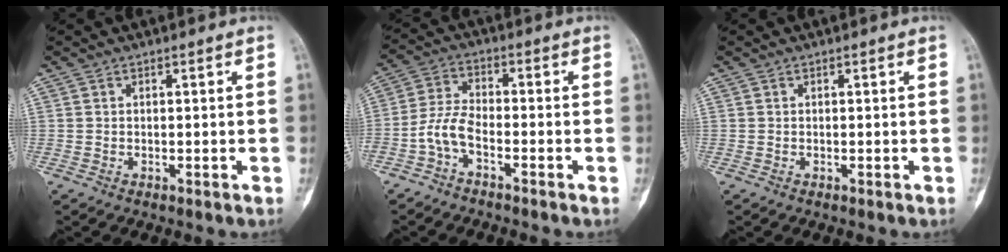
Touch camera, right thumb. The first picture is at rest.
{"total": 5.6, "force": [-2.9, 2.3, 4.1], "torque": [-0.089, 0.027, -0.066]}
{"total": 0.0}